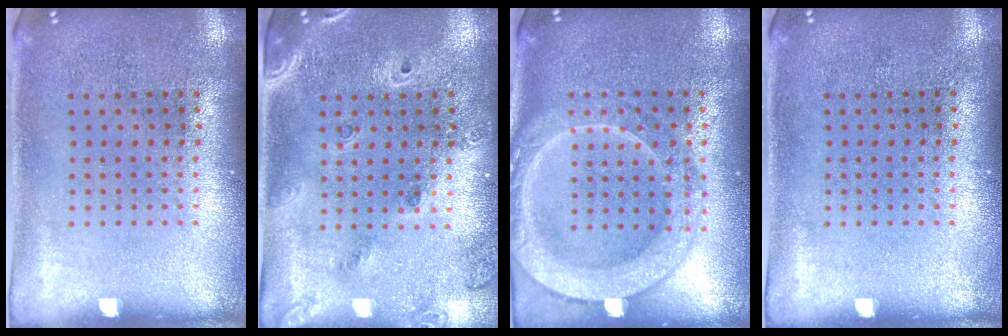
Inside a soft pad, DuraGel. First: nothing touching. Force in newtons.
{"total": 1.5, "press": 1.4, "slide": 0.6}
{"total": 2.2, "press": 2.2, "slide": 0.3}
{"total": 0.0}